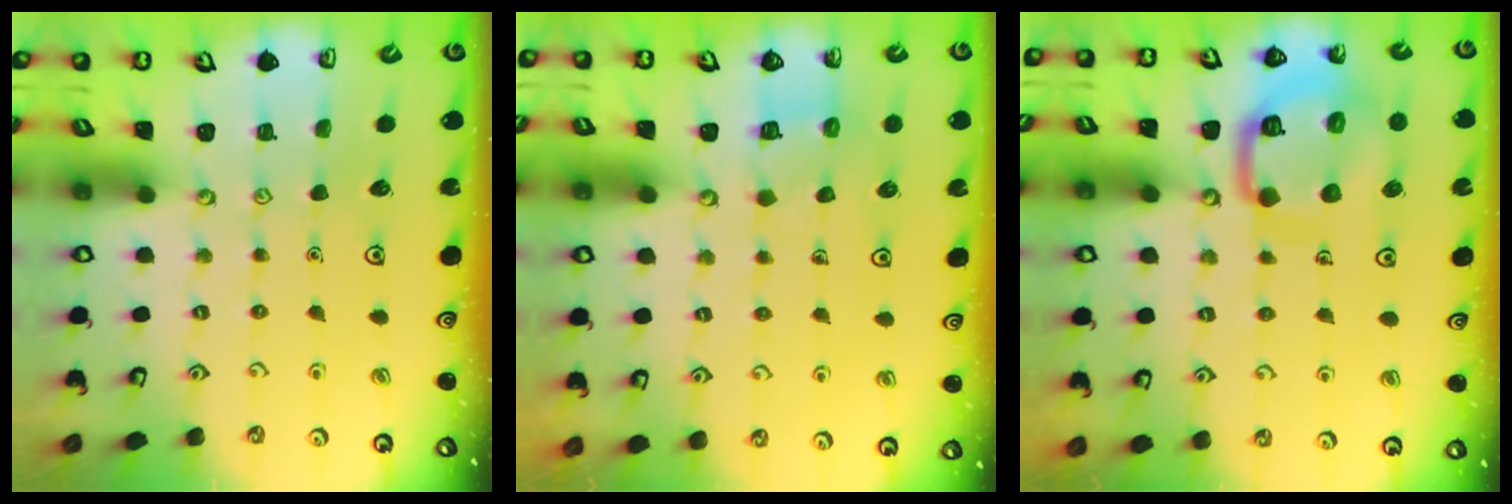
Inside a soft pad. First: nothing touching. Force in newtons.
{"total": 5.2, "press": 5.2, "slide": 0.5}
{"total": 14.4, "press": 14.3, "slide": 1.5}